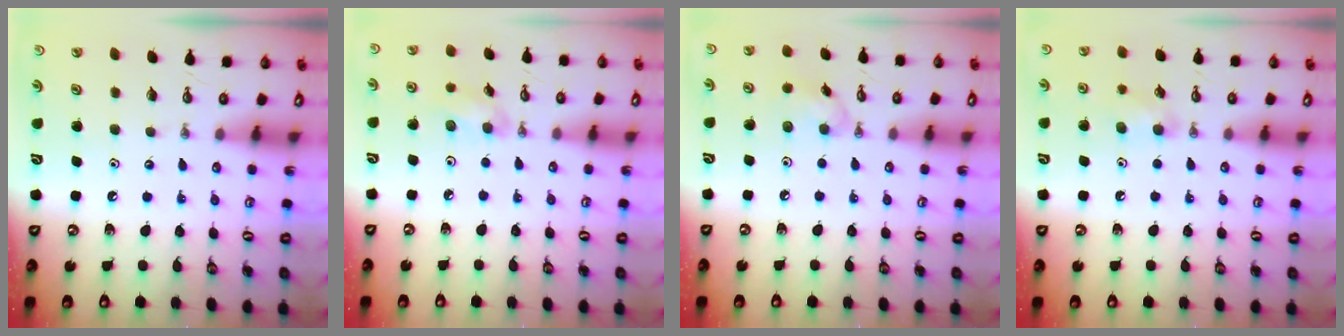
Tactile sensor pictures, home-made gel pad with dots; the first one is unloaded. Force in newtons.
{"total": 5.7, "press": 5.5, "slide": 1.6}
{"total": 7.4, "press": 7.3, "slide": 0.8}
{"total": 7.2, "press": 7.0, "slide": 1.9}